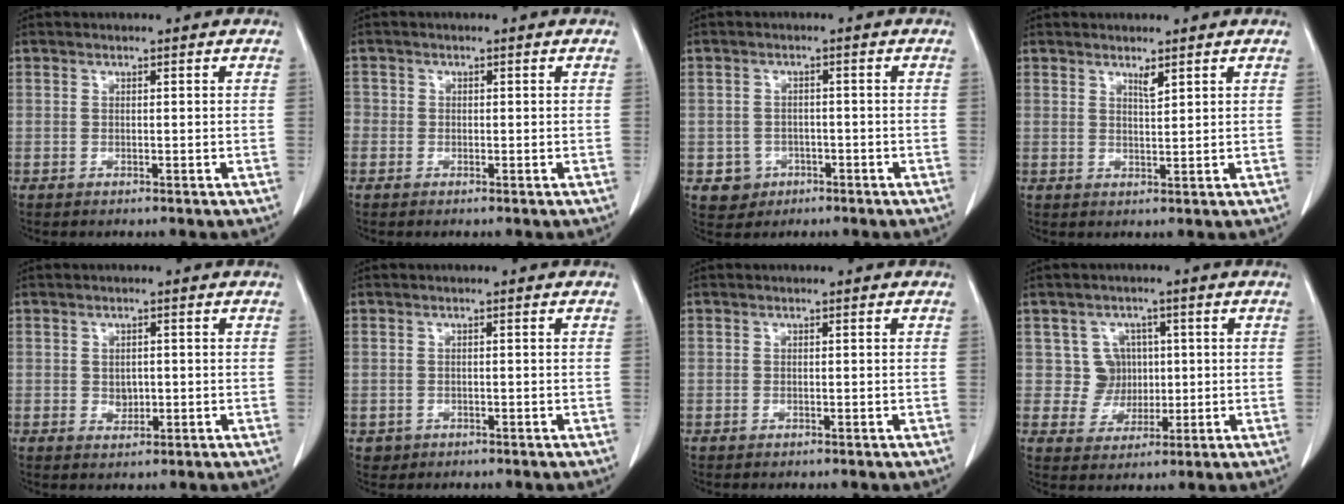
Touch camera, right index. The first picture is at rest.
{"total": 1.6, "force": [-0.5, 1.5, 0.2], "torque": [0.004, 0.004, -0.015]}
{"total": 3.6, "force": [-1.4, 3.3, 0.2], "torque": [0.002, 0.011, -0.014]}
{"total": 1.6, "force": [1.2, 0.1, 1.1], "torque": [-0.021, -0.007, 0.025]}
{"total": 2.0, "force": [0.0, 1.6, 1.3], "torque": [-0.018, 0.001, 0.006]}
{"total": 1.2, "force": [-0.5, 1.1, 0.0], "torque": [-0.005, 0.002, -0.003]}
{"total": 0.0}
{"total": 5.0, "force": [1.0, 4.9, 0.4], "torque": [0.002, 0.015, 0.022]}